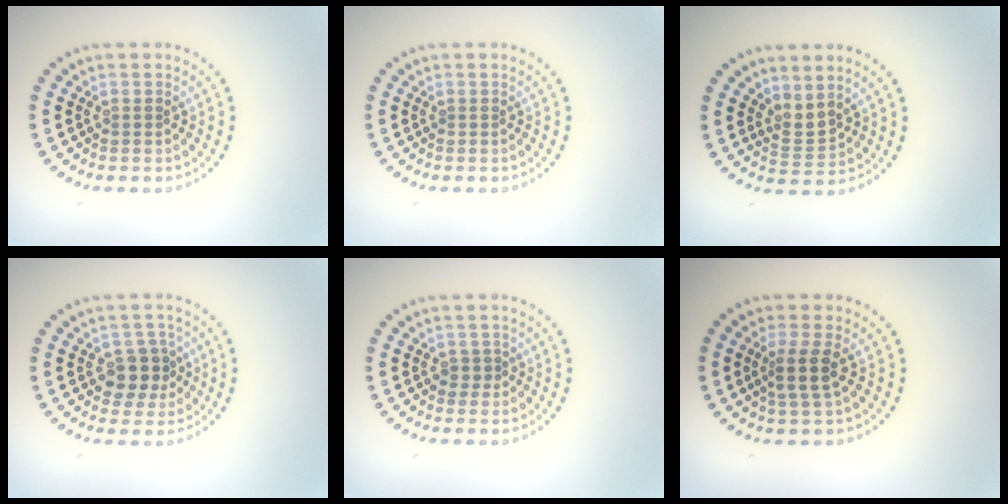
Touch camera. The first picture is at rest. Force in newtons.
{"total": 0.0}
{"total": 1.9, "press": 1.4, "slide": 1.4}
{"total": 3.5, "press": 3.2, "slide": 1.3}
{"total": 0.7, "press": 0.5, "slide": 0.5}
{"total": 2.5, "press": 2.0, "slide": 1.4}